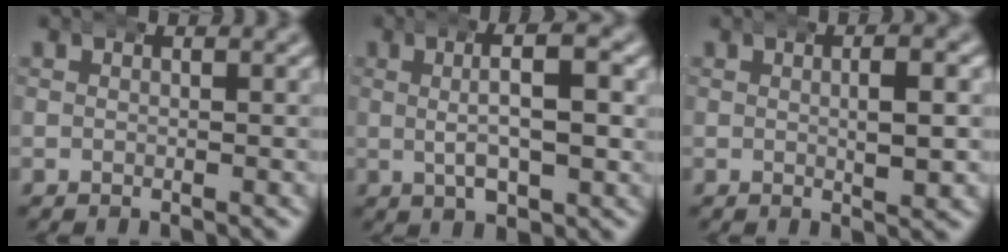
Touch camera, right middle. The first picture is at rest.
{"total": 5.4, "force": [1.1, 1.9, 5.0], "torque": [-0.068, 0.014, 0.017]}
{"total": 2.5, "force": [0.6, 0.7, 2.3], "torque": [-0.028, 0.007, 0.004]}